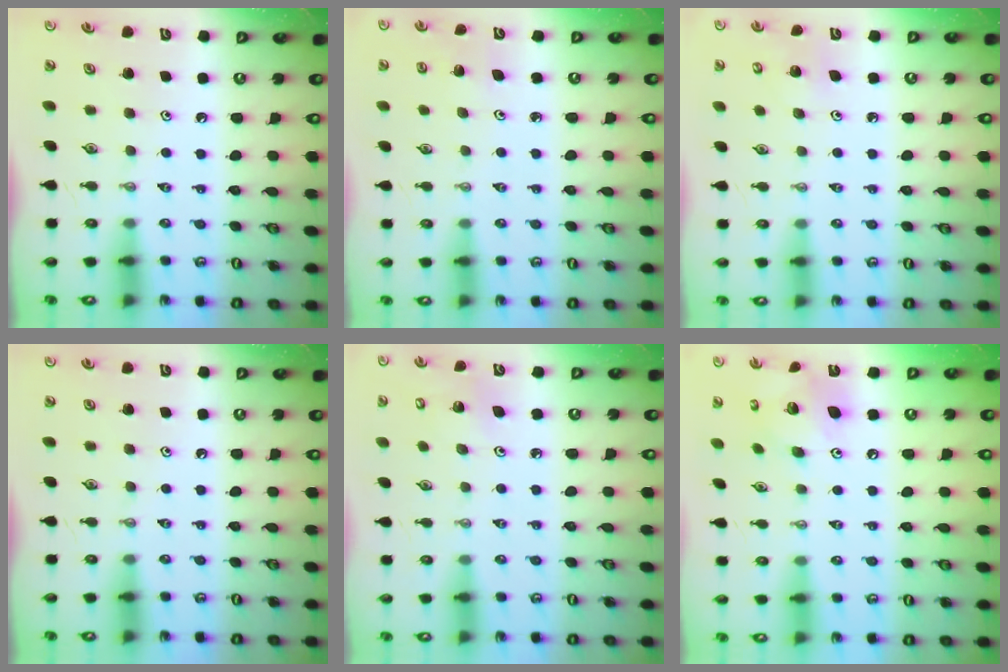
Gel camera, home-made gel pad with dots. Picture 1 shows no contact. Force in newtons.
{"total": 2.9, "press": 2.6, "slide": 1.3}
{"total": 5.3, "press": 5.3, "slide": 0.5}
{"total": 0.0}
{"total": 3.4, "press": 3.4, "slide": 0.5}
{"total": 12.9, "press": 12.9, "slide": 1.0}